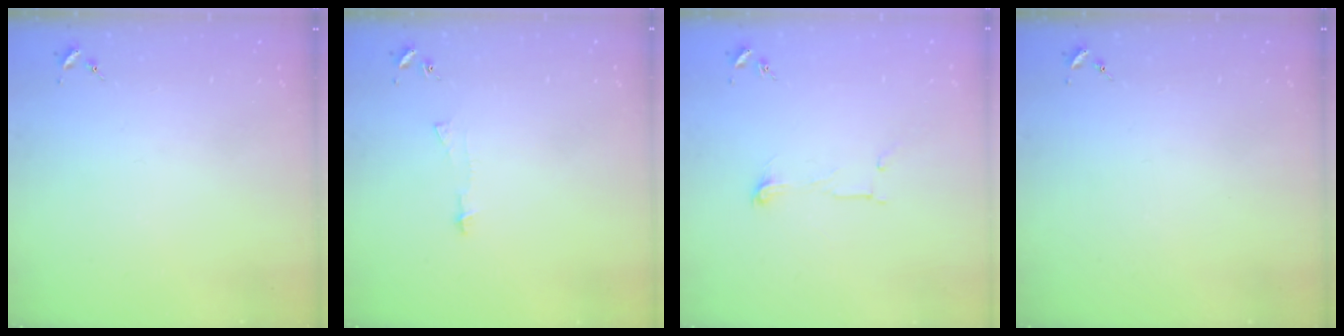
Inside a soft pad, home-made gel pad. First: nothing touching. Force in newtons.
{"total": 3.6, "press": 3.6, "slide": 0.3}
{"total": 5.4, "press": 5.4, "slide": 0.4}
{"total": 0.0}